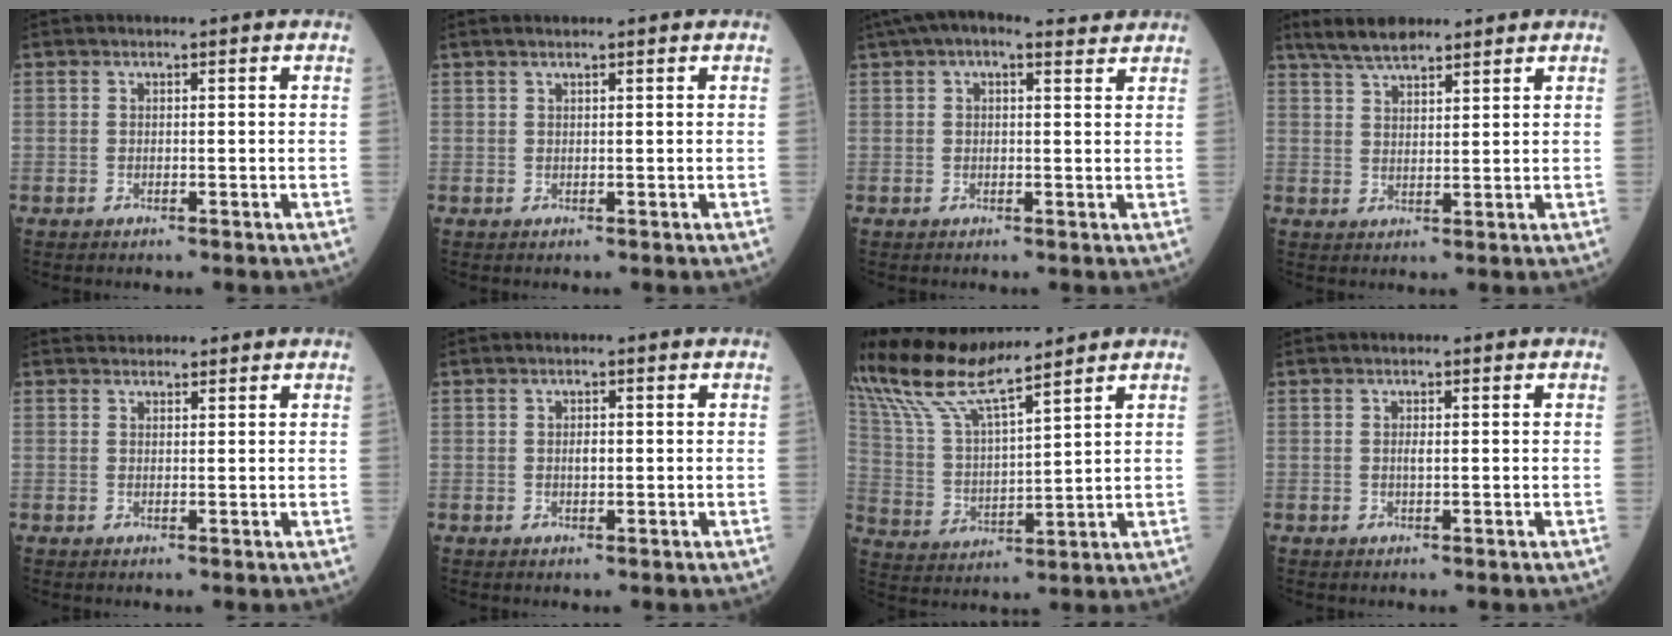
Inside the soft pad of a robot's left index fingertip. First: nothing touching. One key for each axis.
{"total": 1.5, "fx": 1.2, "fy": 0.0, "fz": 0.9, "tx": -0.015, "ty": 0.017, "tz": 0.023}
{"total": 7.8, "fx": 6.0, "fy": 2.5, "fz": 4.3, "tx": -0.079, "ty": 0.044, "tz": 0.088}
{"total": 5.9, "fx": 5.0, "fy": 1.5, "fz": 2.8, "tx": -0.063, "ty": 0.019, "tz": 0.093}
{"total": 2.6, "fx": 2.5, "fy": 0.8, "fz": 0.2, "tx": -0.003, "ty": 0.026, "tz": 0.039}
{"total": 1.1, "fx": 0.1, "fy": 0.5, "fz": 1.0, "tx": -0.021, "ty": 0.000, "tz": 0.003}
{"total": 12.7, "fx": 11.2, "fy": 0.5, "fz": 6.1, "tx": -0.141, "ty": 0.013, "tz": 0.223}
{"total": 0.8, "fx": 0.1, "fy": 0.1, "fz": 0.8, "tx": -0.018, "ty": -0.001, "tz": 0.002}